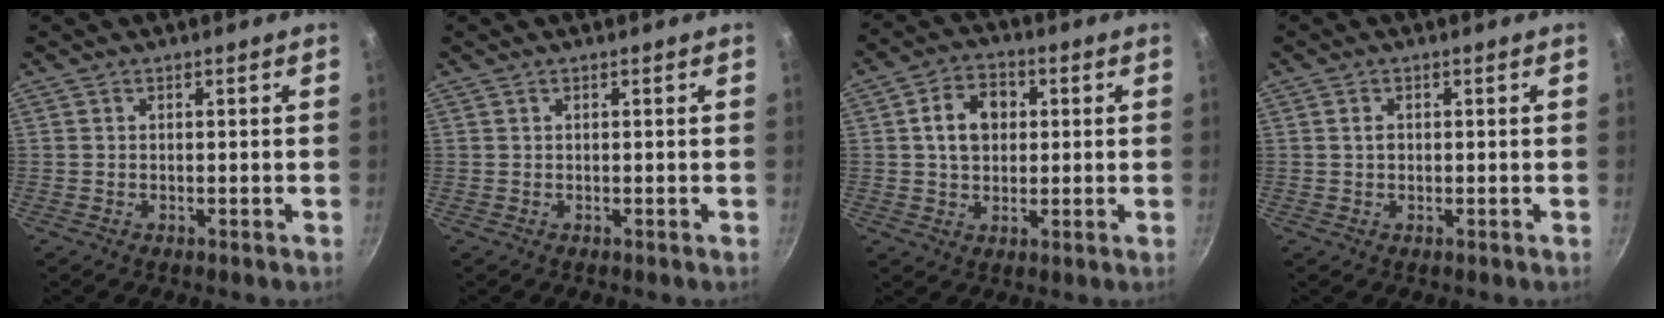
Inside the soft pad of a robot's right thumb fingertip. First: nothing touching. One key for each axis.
{"total": 0.0}
{"total": 8.3, "fx": 1.3, "fy": 6.4, "fz": 5.2, "tx": -0.063, "ty": 0.012, "tz": 0.014}
{"total": 1.4, "fx": 0.1, "fy": 1.1, "fz": 0.9, "tx": -0.013, "ty": 0.005, "tz": 0.001}